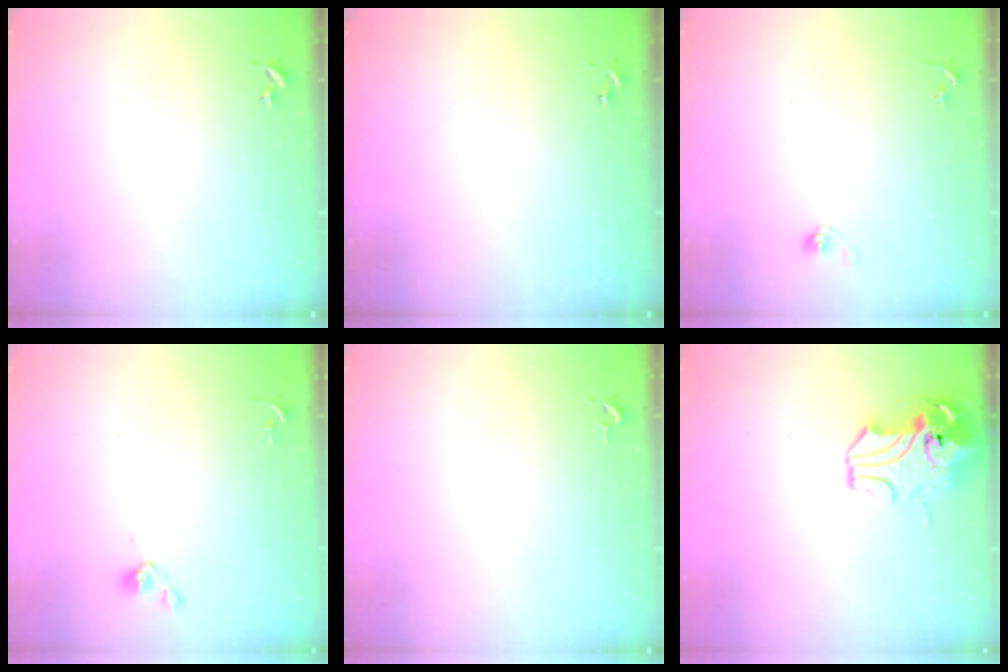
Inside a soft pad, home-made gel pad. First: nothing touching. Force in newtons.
{"total": 0.0}
{"total": 4.0, "press": 3.3, "slide": 2.2}
{"total": 4.8, "press": 4.8, "slide": 0.6}
{"total": 2.6, "press": 2.6, "slide": 0.4}
{"total": 12.0, "press": 11.8, "slide": 2.2}